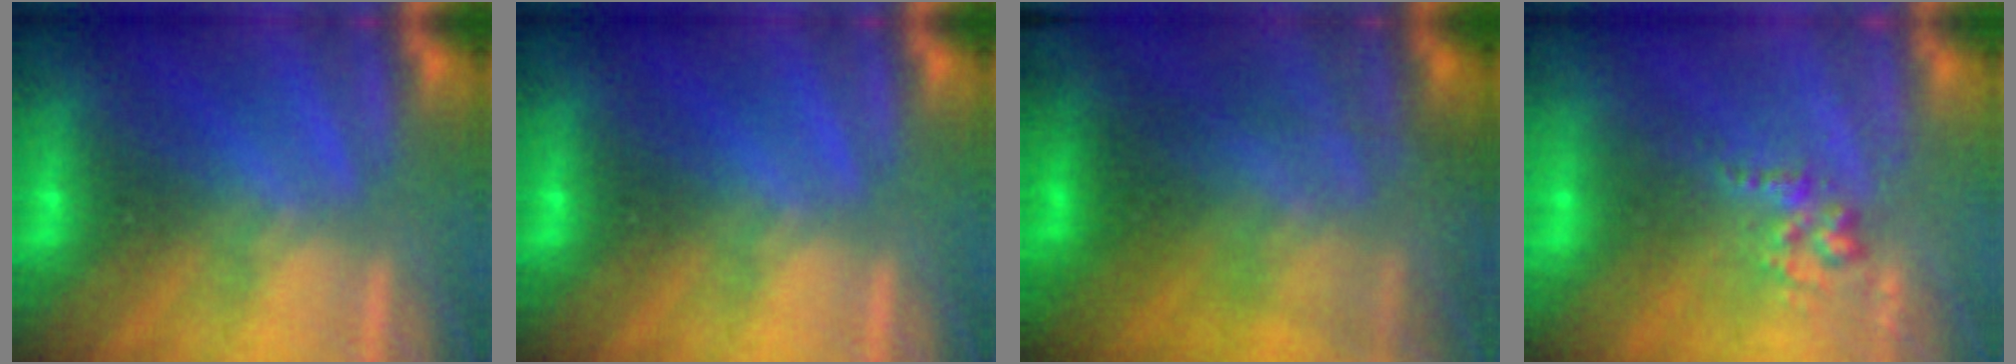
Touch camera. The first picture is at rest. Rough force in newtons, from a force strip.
{"total": 0.0}
{"total": 4.9}
{"total": 2.6}